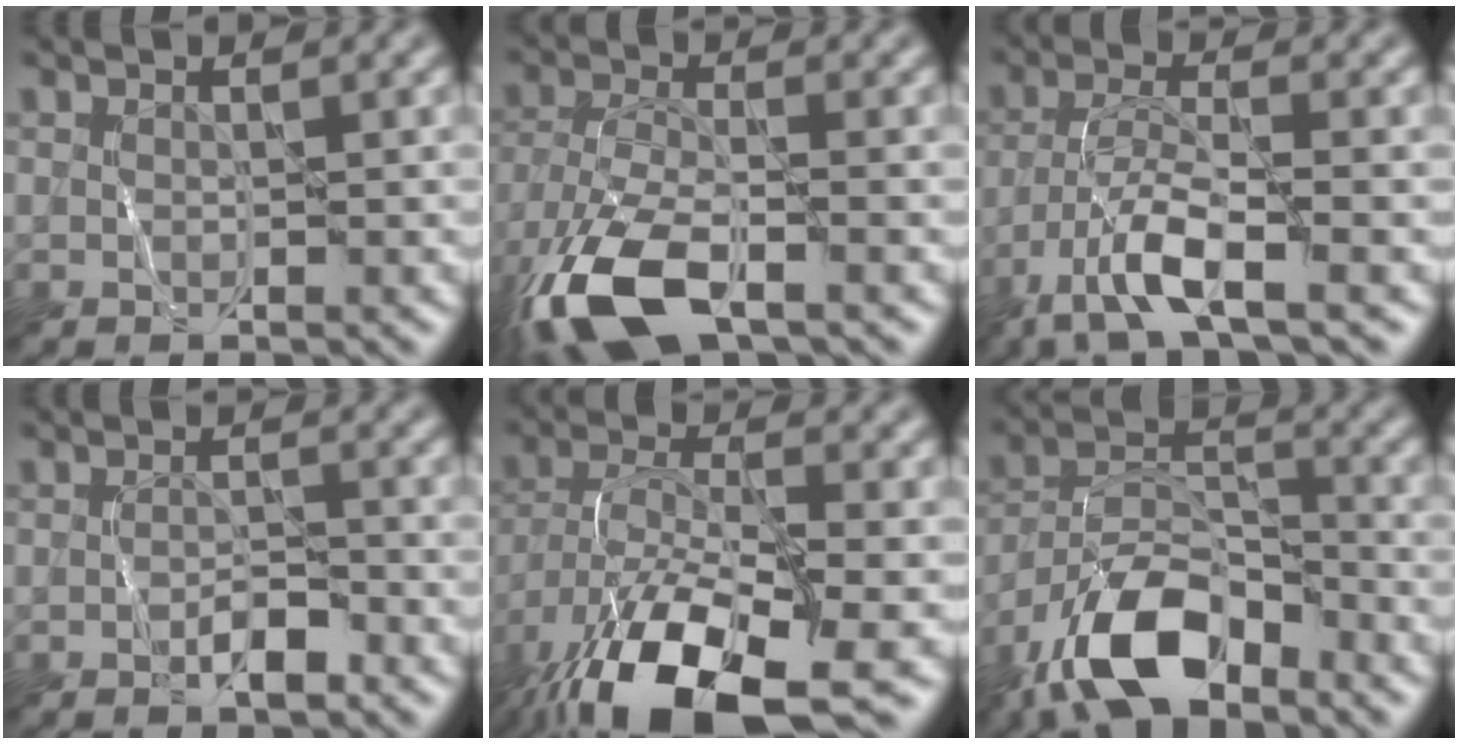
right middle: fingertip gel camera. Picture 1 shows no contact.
{"total": 10.0, "force": [-5.9, 3.9, 7.1], "torque": [-0.162, -0.020, -0.120]}
{"total": 5.6, "force": [-3.5, 0.8, 4.3], "torque": [-0.083, 0.000, -0.076]}
{"total": 1.9, "force": [-1.1, 0.5, 1.4], "torque": [-0.019, 0.007, -0.020]}
{"total": 14.6, "force": [-9.2, 5.0, 10.2], "torque": [-0.212, -0.032, -0.156]}
{"total": 8.7, "force": [-5.9, 3.4, 5.4], "torque": [-0.099, 0.006, -0.121]}